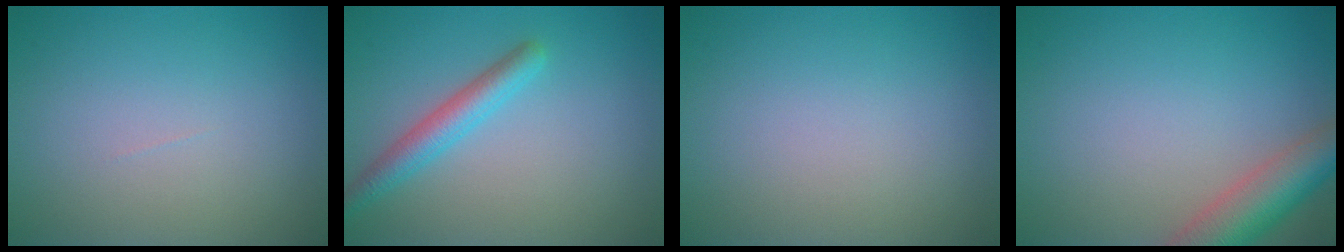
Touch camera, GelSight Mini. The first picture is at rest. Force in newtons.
{"total": 2.9, "press": 2.9, "slide": 0.1}
{"total": 0.0}
{"total": 5.6, "press": 5.6, "slide": 0.3}